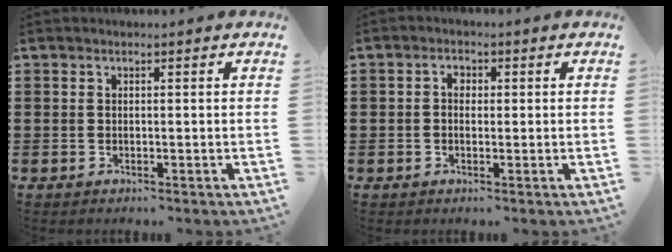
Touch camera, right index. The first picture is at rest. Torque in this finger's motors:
{"motor_torque": [2.14, 0.00, 0.04, -0.01]}